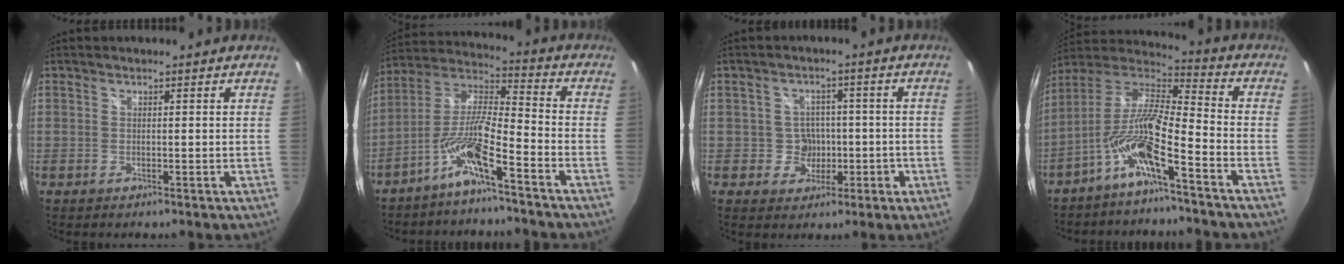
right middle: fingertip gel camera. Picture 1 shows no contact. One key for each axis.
{"total": 9.3, "fx": -5.9, "fy": 0.5, "fz": 7.1, "tx": -0.155, "ty": 0.011, "tz": -0.112}
{"total": 4.8, "fx": -1.2, "fy": 4.6, "fz": 0.6, "tx": -0.018, "ty": 0.019, "tz": -0.004}
{"total": 11.2, "fx": -6.2, "fy": 1.3, "fz": 9.3, "tx": -0.182, "ty": 0.006, "tz": -0.121}